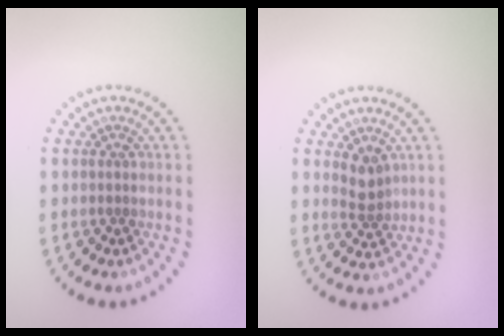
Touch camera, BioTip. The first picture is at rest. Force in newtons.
{"total": 2.1, "press": 1.7, "slide": 1.1}